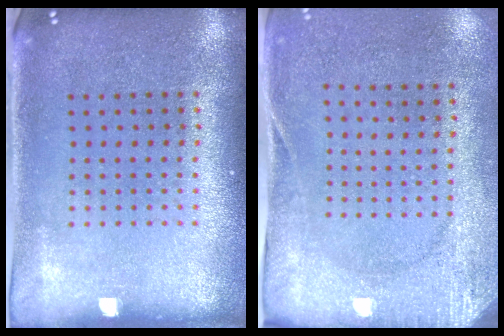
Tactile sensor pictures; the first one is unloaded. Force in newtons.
{"total": 2.8, "press": 2.1, "slide": 1.8}